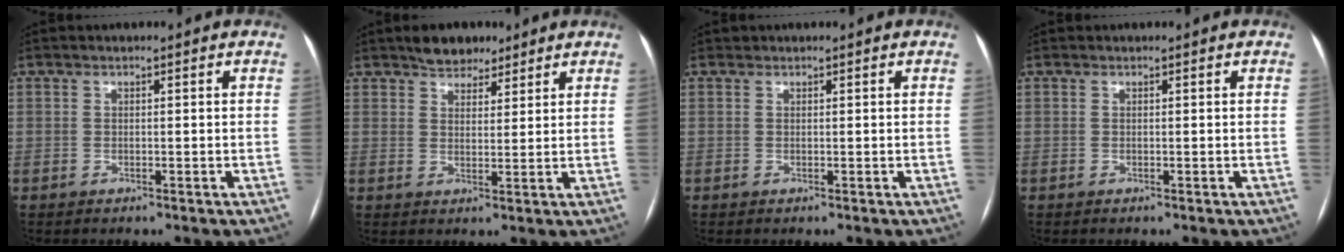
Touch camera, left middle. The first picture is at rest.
{"total": 4.9, "force": [3.9, 2.5, 1.5], "torque": [-0.025, 0.007, 0.067]}
{"total": 0.0}
{"total": 0.0}